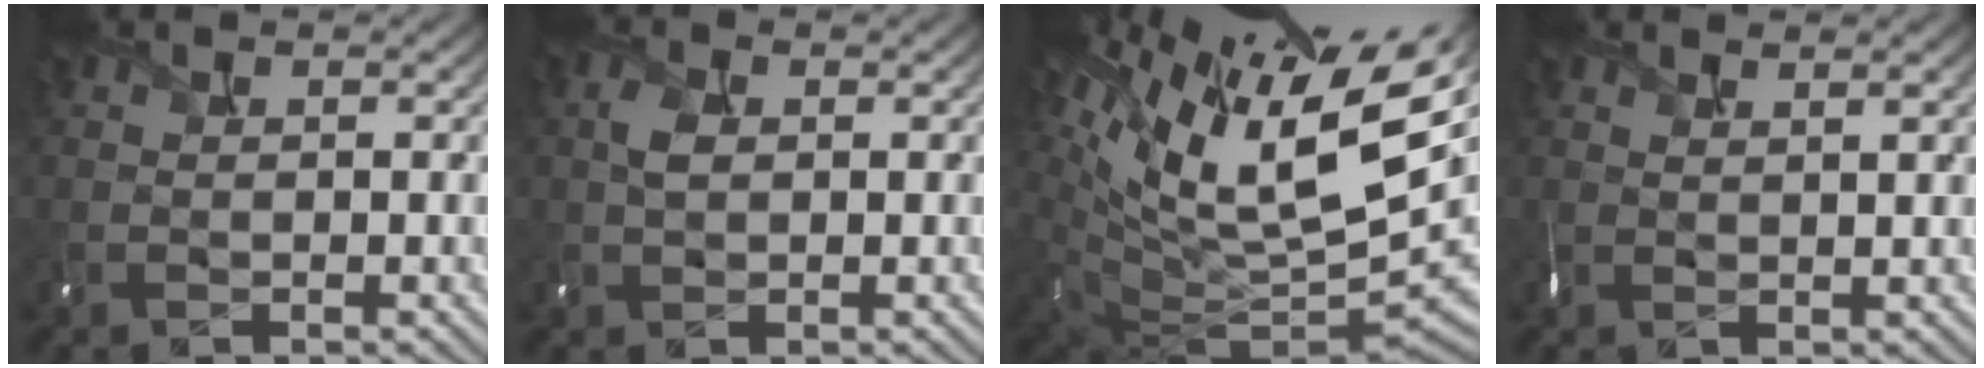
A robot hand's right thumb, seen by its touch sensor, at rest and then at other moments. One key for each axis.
{"total": 1.7, "fx": 0.4, "fy": 1.1, "fz": 1.2, "tx": -0.031, "ty": 0.004, "tz": 0.005}
{"total": 17.4, "fx": 8.0, "fy": 8.1, "fz": 13.1, "tx": -0.248, "ty": 0.007, "tz": 0.151}
{"total": 1.8, "fx": 1.3, "fy": 0.4, "fz": 1.3, "tx": -0.020, "ty": 0.007, "tz": 0.016}